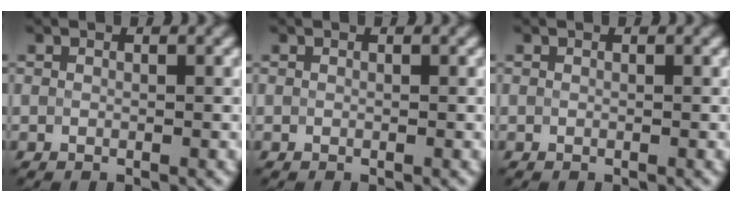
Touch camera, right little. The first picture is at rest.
{"total": 0.0}
{"total": 0.0}